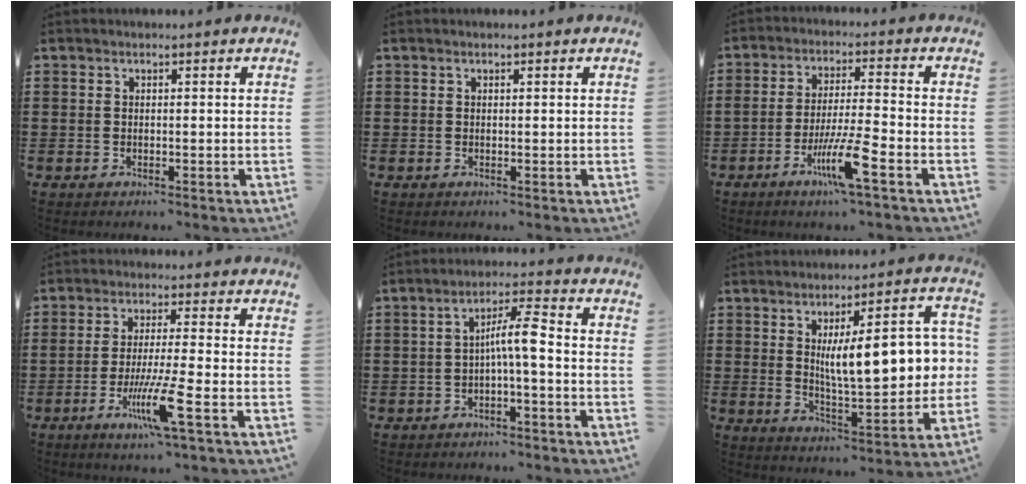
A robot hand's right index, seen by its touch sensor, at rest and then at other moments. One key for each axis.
{"total": 0.0}
{"total": 8.5, "fx": -4.3, "fy": 0.4, "fz": 7.3, "tx": -0.144, "ty": -0.010, "tz": -0.081}
{"total": 8.6, "fx": -3.6, "fy": 0.3, "fz": 7.9, "tx": -0.152, "ty": -0.019, "tz": -0.066}
{"total": 5.8, "fx": -1.1, "fy": 0.8, "fz": 5.6, "tx": -0.105, "ty": 0.010, "tz": -0.025}
{"total": 12.4, "fx": 1.9, "fy": 4.0, "fz": 11.6, "tx": -0.170, "ty": -0.004, "tz": 0.026}